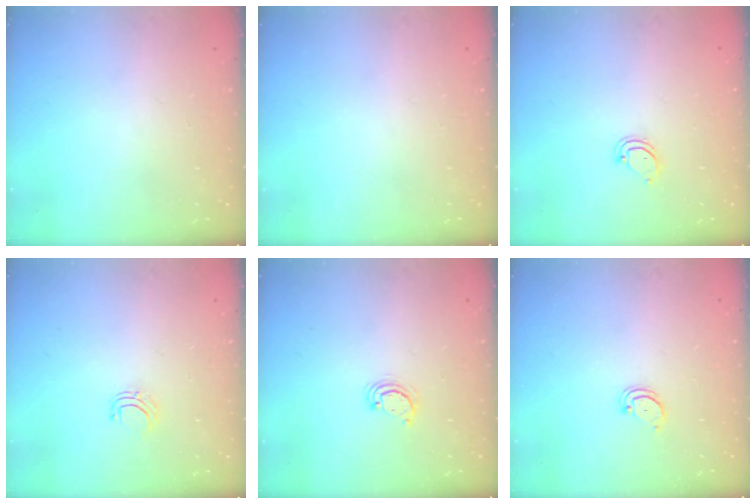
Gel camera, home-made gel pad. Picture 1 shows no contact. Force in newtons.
{"total": 0.0}
{"total": 3.6, "press": 3.6, "slide": 0.2}
{"total": 3.8, "press": 3.8, "slide": 0.2}
{"total": 3.0, "press": 3.0, "slide": 0.2}
{"total": 1.5, "press": 1.5, "slide": 0.2}